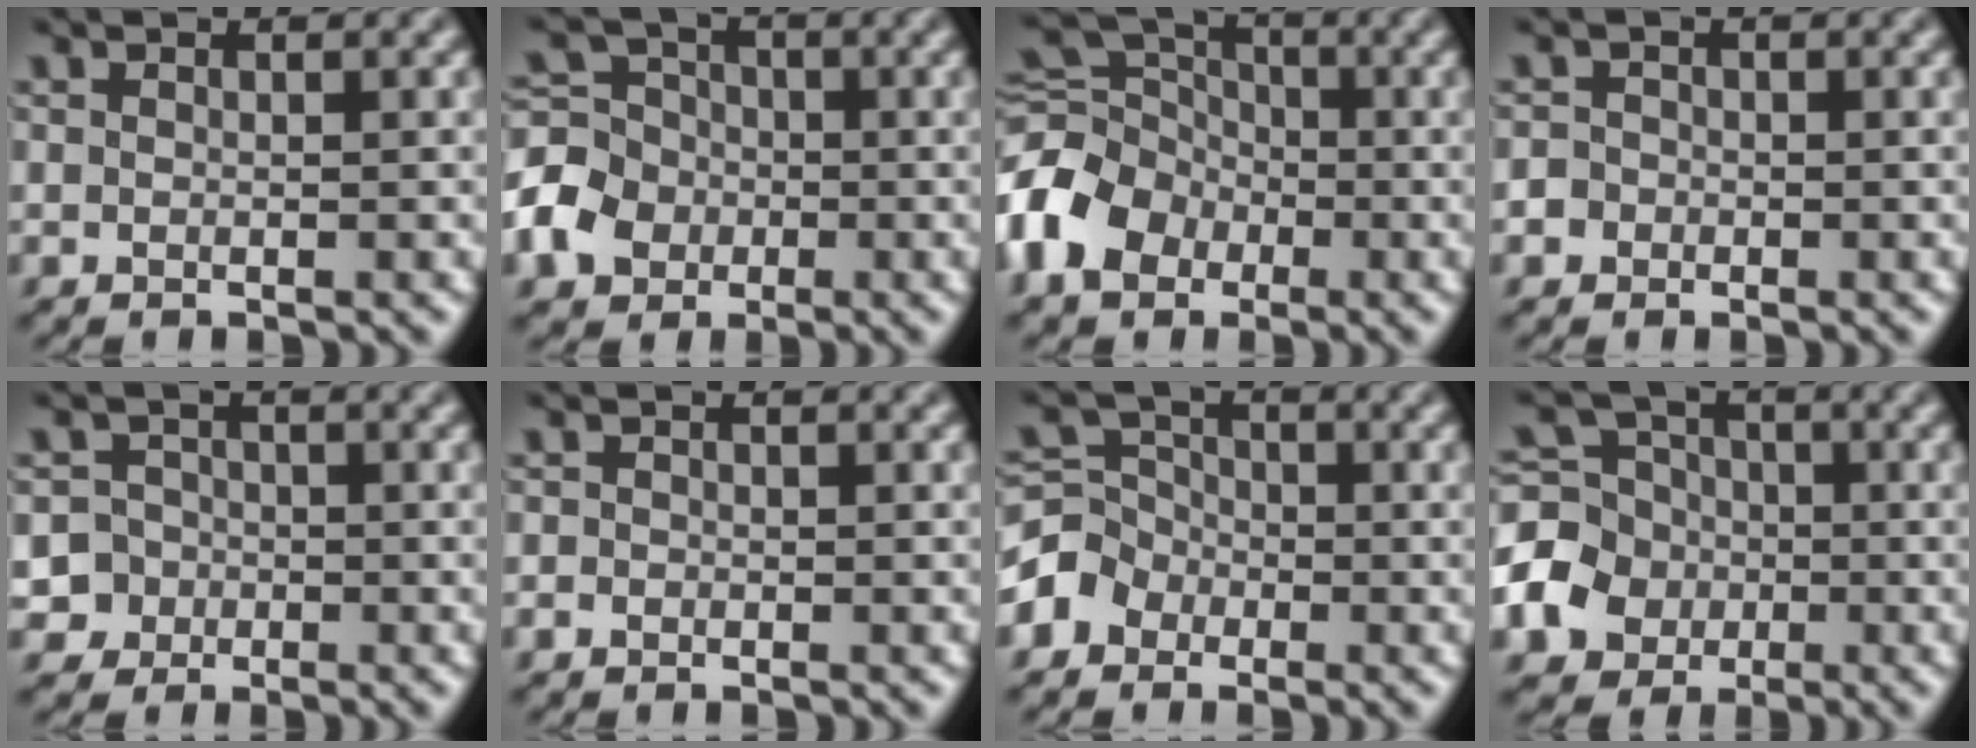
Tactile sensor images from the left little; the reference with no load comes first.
{"total": 6.7, "force": [-2.5, 5.6, 2.6], "torque": [-0.056, 0.001, -0.072]}
{"total": 8.0, "force": [-3.1, 6.0, 4.3], "torque": [-0.106, 0.010, -0.084]}
{"total": 2.8, "force": [-1.2, 2.5, 0.6], "torque": [0.003, 0.009, -0.040]}
{"total": 5.4, "force": [-2.6, 4.7, 0.6], "torque": [0.001, -0.001, -0.068]}
{"total": 0.7, "force": [-0.3, 0.6, 0.1], "torque": [0.004, -0.003, -0.010]}
{"total": 4.2, "force": [-2.0, 3.5, 0.7], "torque": [0.005, 0.013, -0.058]}
{"total": 8.8, "force": [-2.5, 7.8, 3.2], "torque": [-0.078, -0.002, -0.073]}